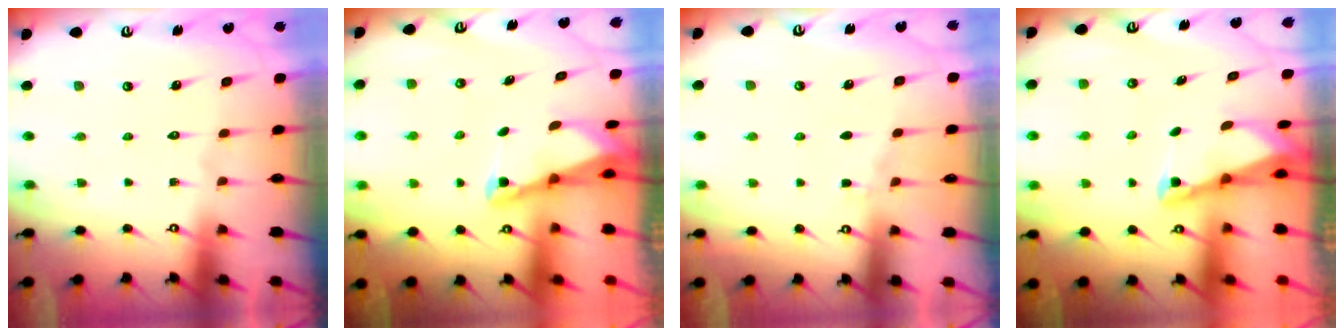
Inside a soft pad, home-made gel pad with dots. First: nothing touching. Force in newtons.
{"total": 2.1, "press": 2.1, "slide": 0.3}
{"total": 3.6, "press": 3.5, "slide": 0.5}
{"total": 2.1, "press": 2.1, "slide": 0.3}